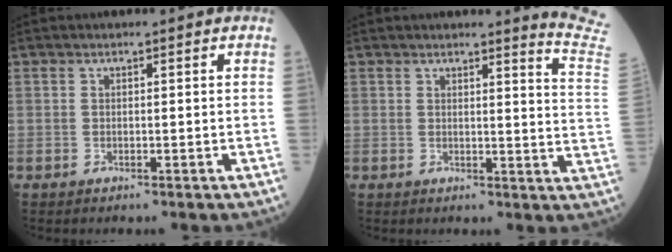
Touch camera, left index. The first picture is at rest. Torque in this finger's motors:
{"motor_torque": [-0.49, -0.88, -0.34, 0.00]}